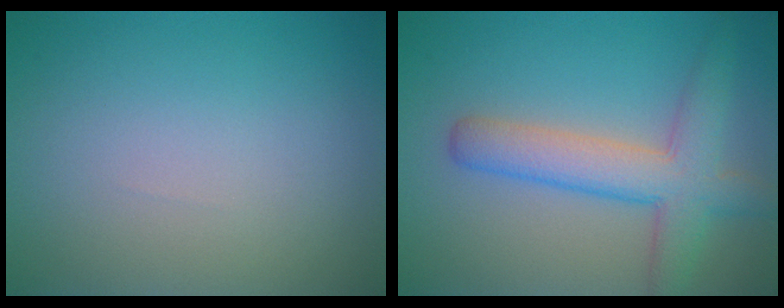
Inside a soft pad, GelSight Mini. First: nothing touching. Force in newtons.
{"total": 5.5, "press": 5.5, "slide": 0.2}